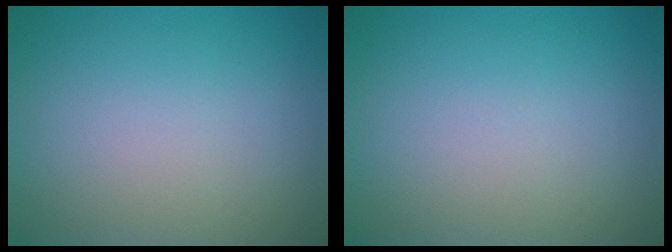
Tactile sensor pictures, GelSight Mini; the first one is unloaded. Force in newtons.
{"total": 0.0}